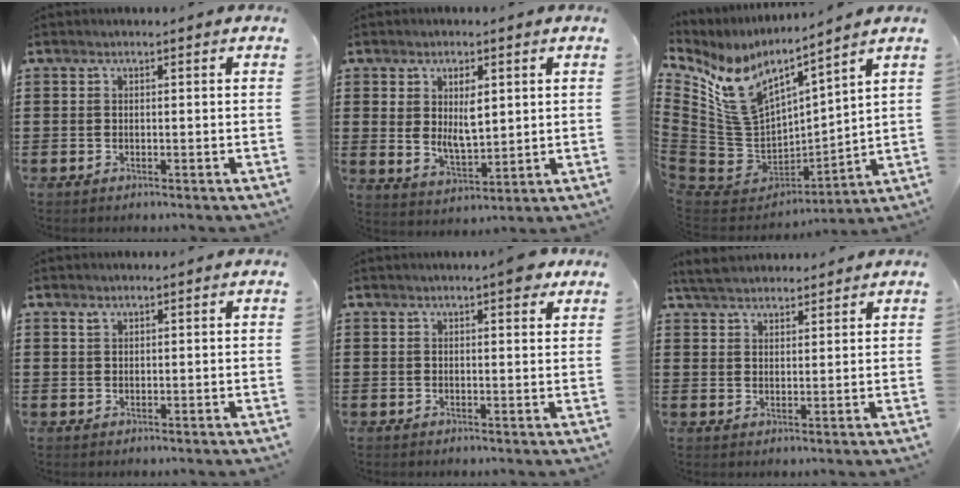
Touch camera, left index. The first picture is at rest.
{"total": 5.8, "force": [1.7, 2.8, 4.8], "torque": [-0.084, 0.000, 0.028]}
{"total": 9.2, "force": [6.5, 4.2, 5.1], "torque": [-0.148, -0.054, 0.117]}
{"total": 1.0, "force": [0.7, 0.5, 0.5], "torque": [-0.012, 0.003, 0.014]}
{"total": 3.7, "force": [2.8, 0.7, 2.3], "torque": [-0.028, -0.006, 0.044]}
{"total": 4.0, "force": [3.8, 1.1, 1.0], "torque": [-0.031, -0.003, 0.072]}